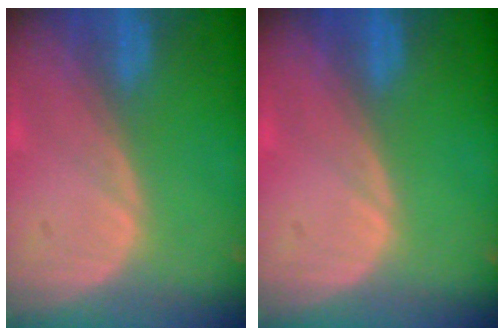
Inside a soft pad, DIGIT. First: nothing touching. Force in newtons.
{"total": 0.0}